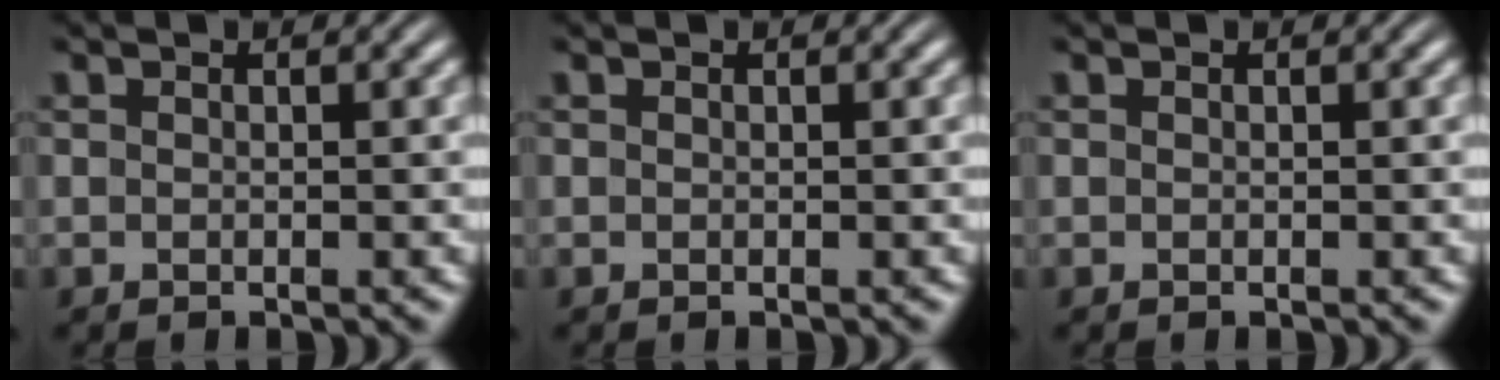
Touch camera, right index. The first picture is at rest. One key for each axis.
{"total": 0.0}
{"total": 0.0}